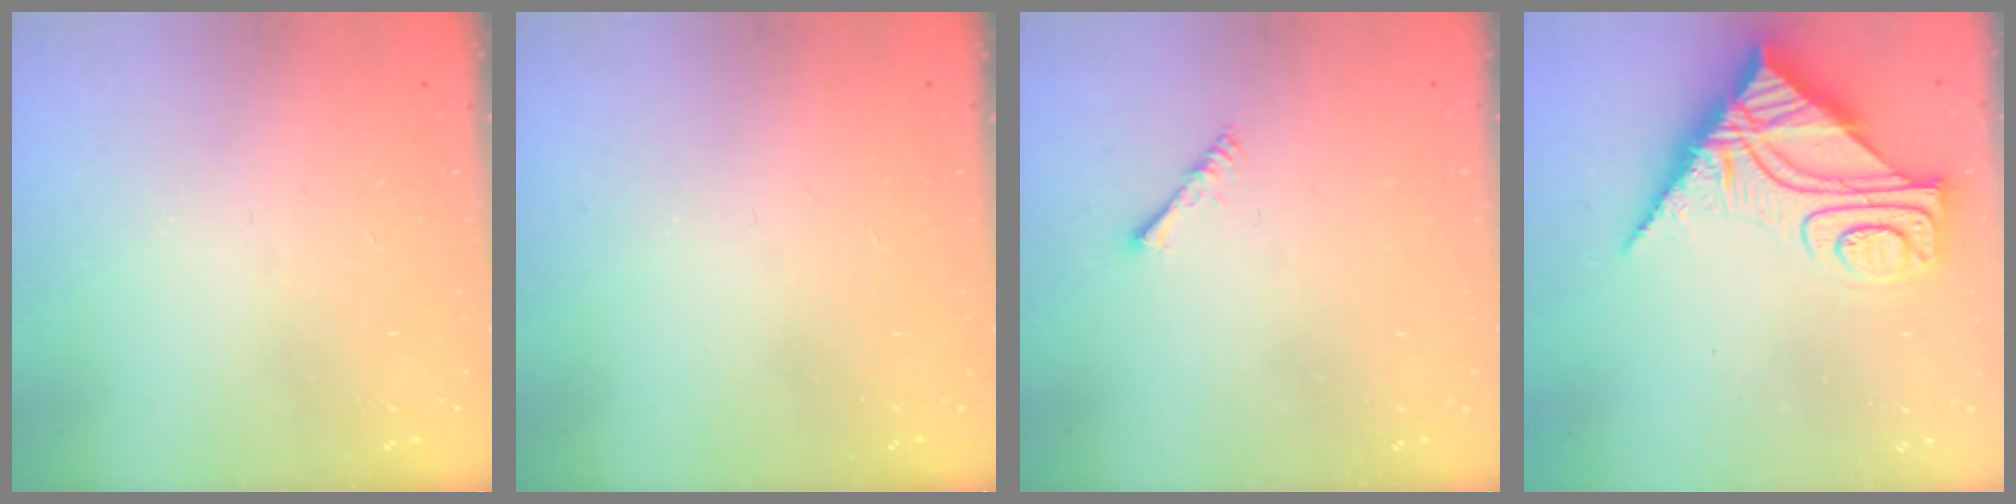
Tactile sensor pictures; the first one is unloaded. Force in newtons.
{"total": 0.0}
{"total": 2.2, "press": 2.1, "slide": 0.5}
{"total": 15.0, "press": 15.0, "slide": 1.6}